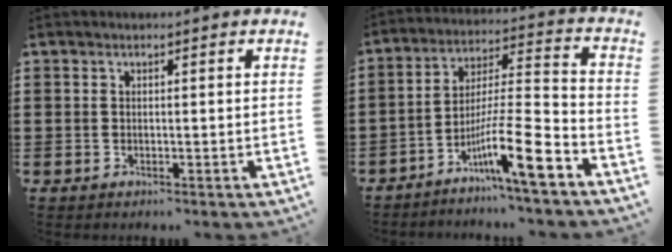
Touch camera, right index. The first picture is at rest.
{"total": 12.7, "force": [-7.3, 2.2, 10.2], "torque": [-0.183, 0.002, -0.136]}